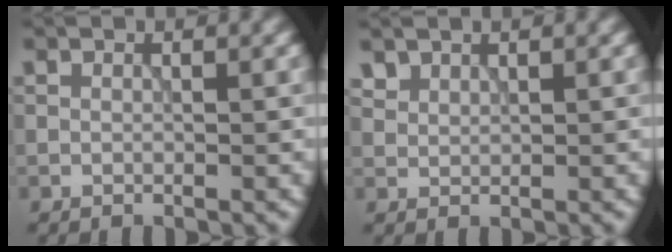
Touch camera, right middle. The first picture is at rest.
{"total": 1.4, "force": [1.1, 0.8, 0.3], "torque": [-0.018, -0.007, 0.037]}